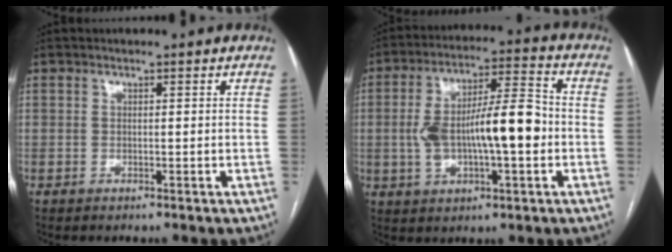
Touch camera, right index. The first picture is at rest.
{"total": 13.5, "force": [-1.4, 3.5, 13.0], "torque": [-0.236, 0.026, -0.019]}